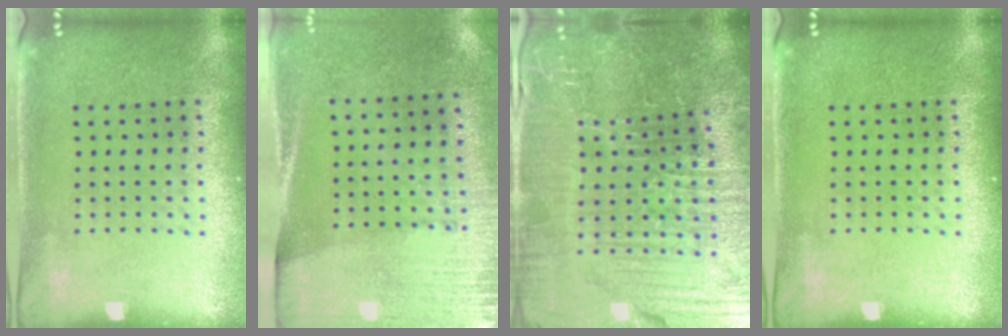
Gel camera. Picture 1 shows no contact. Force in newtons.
{"total": 2.7, "press": 2.4, "slide": 1.3}
{"total": 6.2, "press": 5.8, "slide": 2.1}
{"total": 0.0}